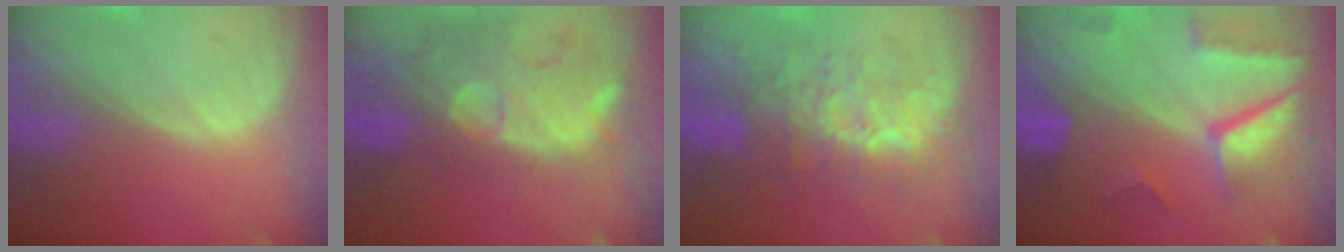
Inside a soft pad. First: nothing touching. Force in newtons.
{"total": 12.2, "press": 11.0, "slide": 5.2}
{"total": 9.3, "press": 8.5, "slide": 4.0}
{"total": 8.7, "press": 7.8, "slide": 3.9}